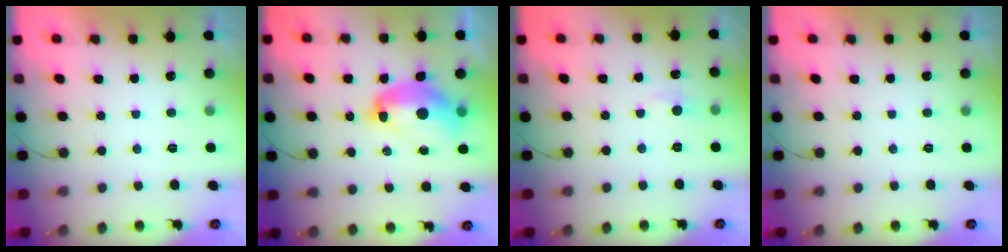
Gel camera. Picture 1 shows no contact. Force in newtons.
{"total": 13.3, "press": 13.2, "slide": 1.4}
{"total": 4.6, "press": 4.6, "slide": 0.7}
{"total": 0.0}